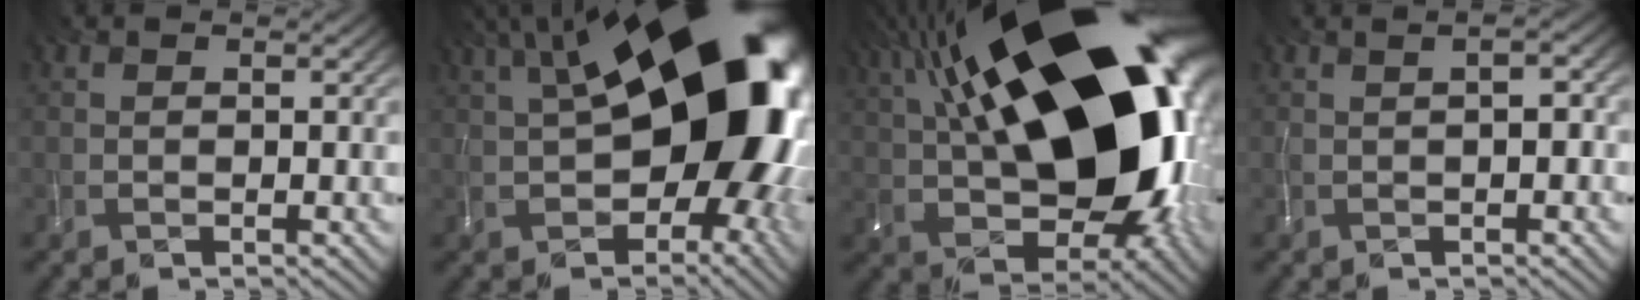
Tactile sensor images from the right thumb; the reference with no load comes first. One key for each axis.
{"total": 21.8, "fx": 2.2, "fy": 11.6, "fz": 18.2, "tx": -0.256, "ty": 0.007, "tz": 0.034}
{"total": 23.7, "fx": 5.5, "fy": 12.9, "fz": 19.1, "tx": -0.351, "ty": 0.024, "tz": 0.108}
{"total": 2.0, "fx": 0.2, "fy": 0.5, "fz": 1.9, "tx": -0.041, "ty": 0.004, "tz": 0.009}